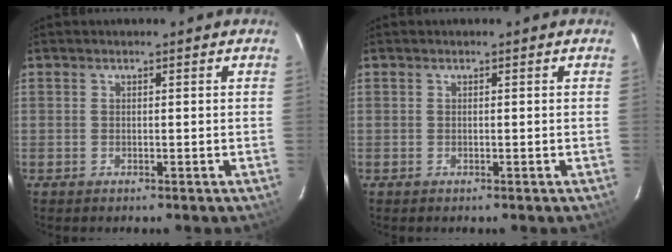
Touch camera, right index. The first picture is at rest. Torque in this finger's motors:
{"motor_torque": [-0.02, 0.03, 0.00, 0.00]}